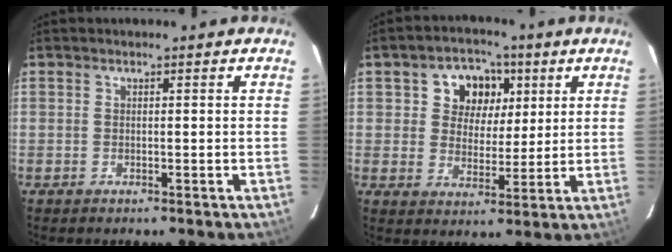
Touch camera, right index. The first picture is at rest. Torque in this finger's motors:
{"motor_torque": [0.15, 0.08, 0.14, 0.06]}